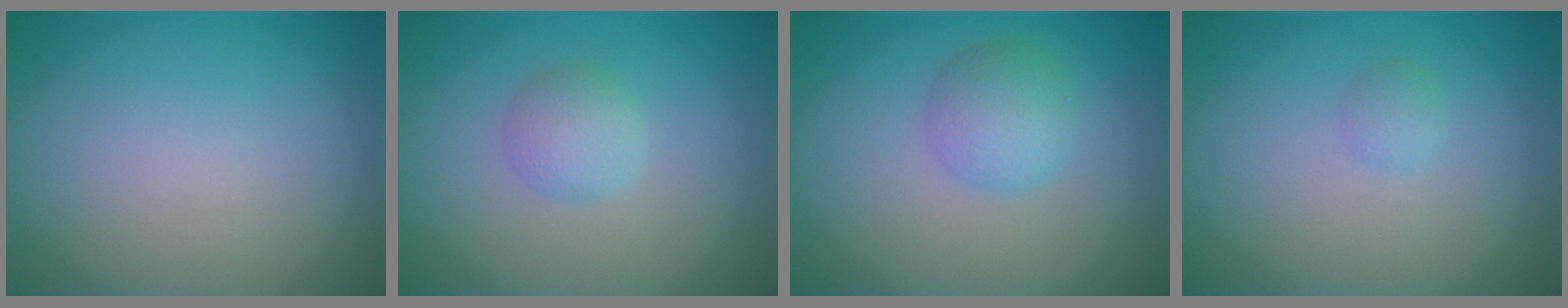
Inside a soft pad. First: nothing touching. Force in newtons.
{"total": 2.0, "press": 2.0, "slide": 0.0}
{"total": 2.8, "press": 2.8, "slide": 0.1}
{"total": 0.8, "press": 0.8, "slide": 0.0}